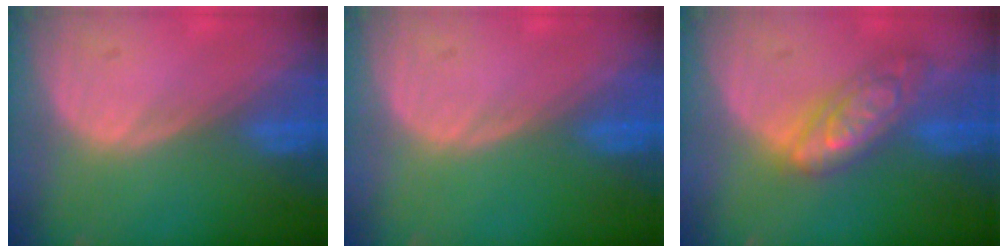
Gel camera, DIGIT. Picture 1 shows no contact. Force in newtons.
{"total": 0.0}
{"total": 7.2, "press": 7.2, "slide": 0.6}